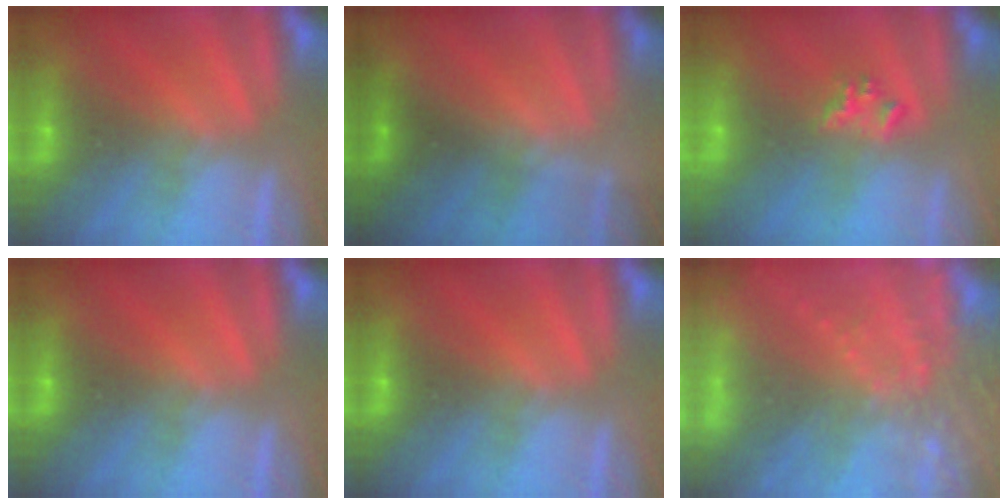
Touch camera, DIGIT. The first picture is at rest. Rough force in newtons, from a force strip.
{"total": 1.6}
{"total": 2.1}
{"total": 0.0}
{"total": 0.0}
{"total": 8.6}